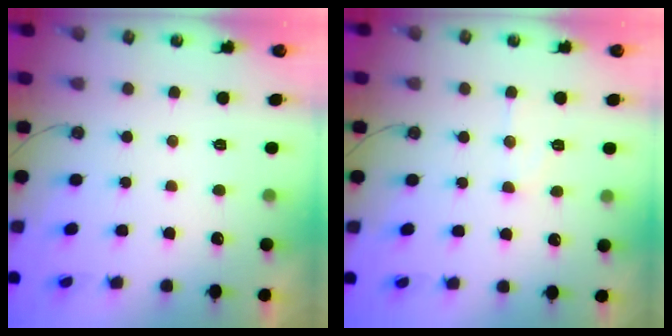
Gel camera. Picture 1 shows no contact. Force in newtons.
{"total": 8.0, "press": 8.0, "slide": 0.7}